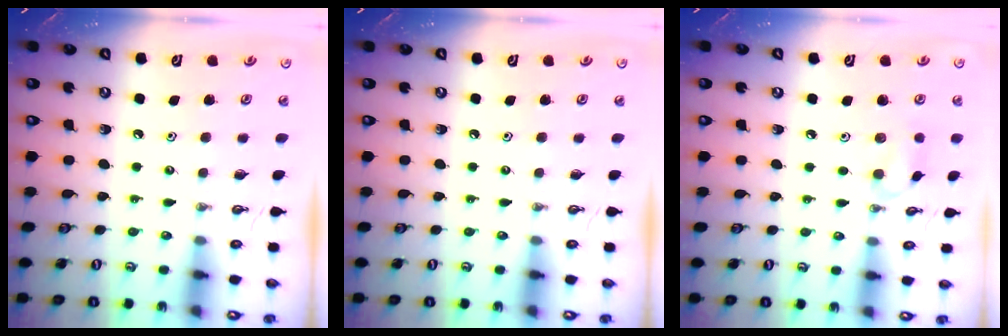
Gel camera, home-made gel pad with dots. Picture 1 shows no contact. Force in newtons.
{"total": 0.0}
{"total": 6.7, "press": 5.9, "slide": 3.2}